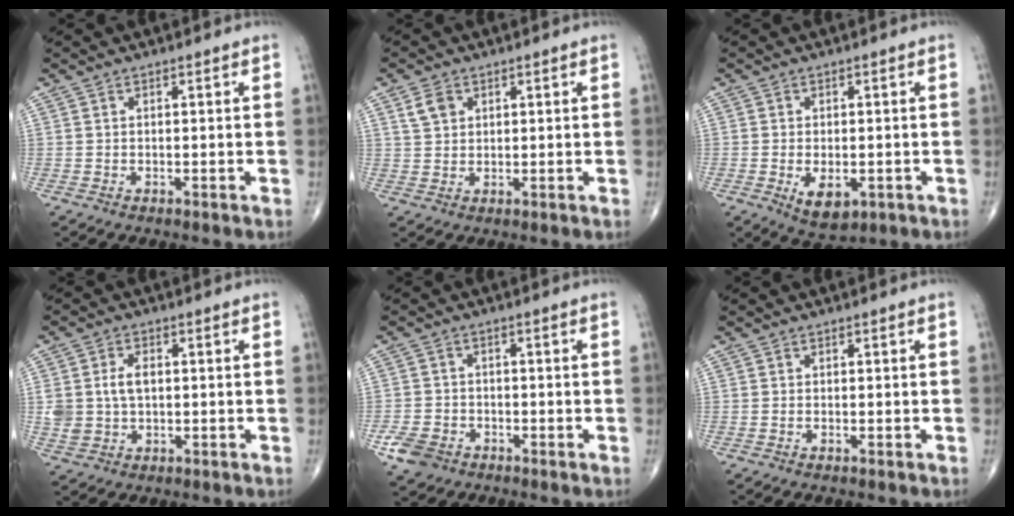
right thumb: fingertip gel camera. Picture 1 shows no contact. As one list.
[{"total": 3.7, "force": [1.7, 2.8, 1.8], "torque": [-0.023, -0.003, 0.036]}, {"total": 6.2, "force": [-1.7, 3.6, 4.7], "torque": [-0.069, -0.005, -0.016]}, {"total": 6.3, "force": [0.5, 4.3, 4.5], "torque": [-0.086, 0.006, 0.015]}, {"total": 5.6, "force": [-3.0, 4.2, 2.2], "torque": [-0.042, 0.009, -0.052]}, {"total": 0.0}]